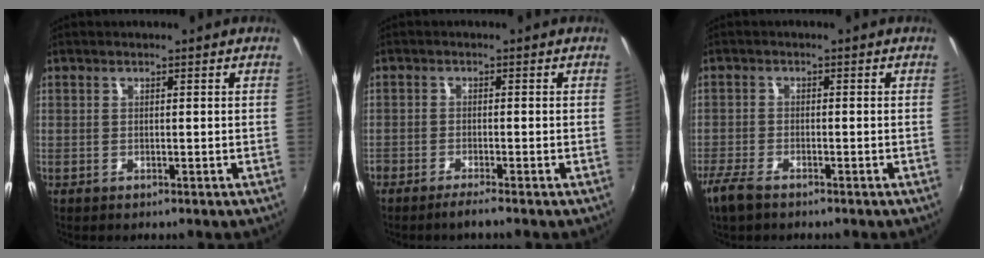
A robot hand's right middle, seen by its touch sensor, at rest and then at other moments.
{"total": 2.3, "force": [-2.0, -0.2, 1.2], "torque": [-0.037, -0.004, -0.041]}
{"total": 4.7, "force": [-3.6, 1.5, 2.6], "torque": [-0.075, -0.012, -0.074]}